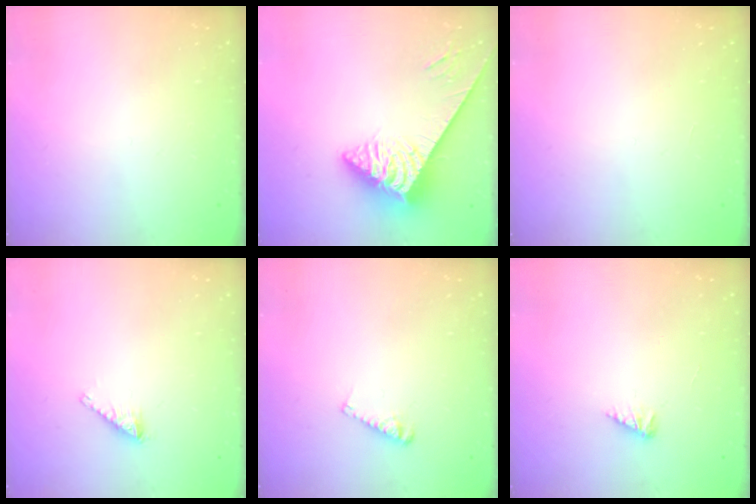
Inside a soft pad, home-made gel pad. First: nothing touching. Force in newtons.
{"total": 5.3, "press": 5.3, "slide": 0.5}
{"total": 0.0}
{"total": 1.6, "press": 1.6, "slide": 0.2}
{"total": 3.9, "press": 3.9, "slide": 0.3}
{"total": 2.2, "press": 2.2, "slide": 0.3}